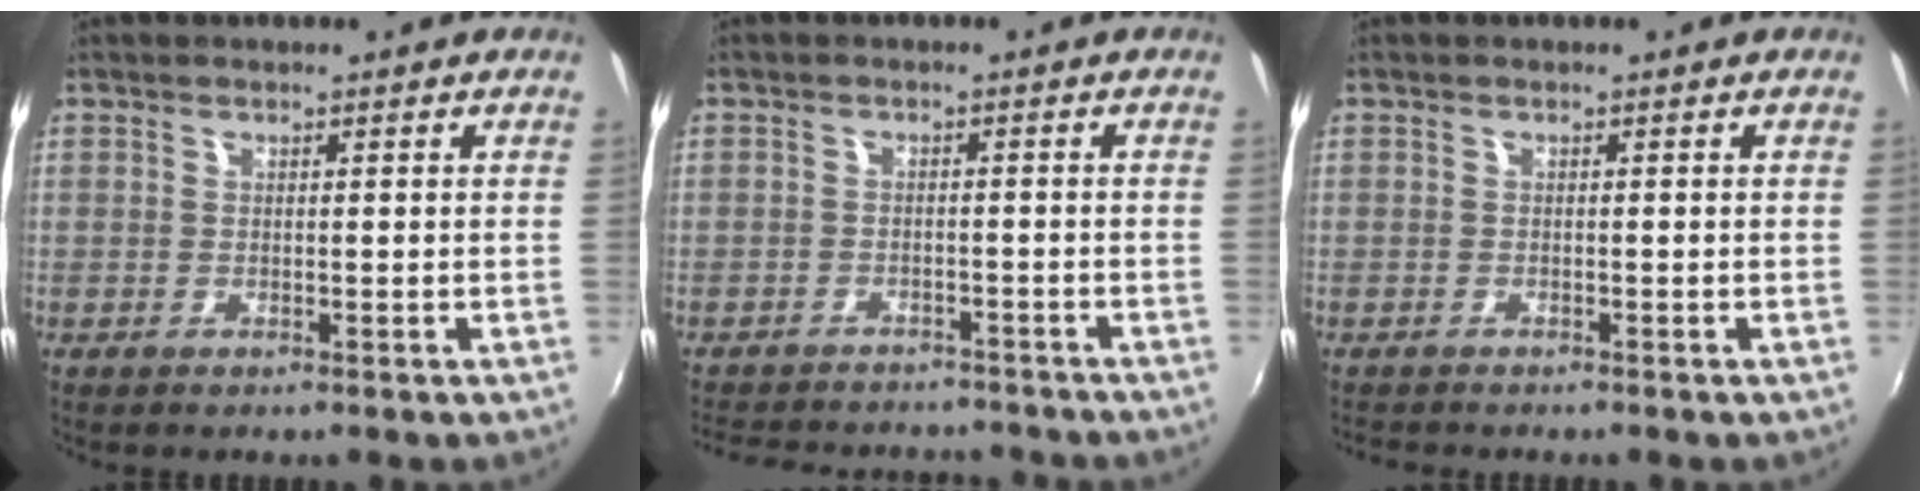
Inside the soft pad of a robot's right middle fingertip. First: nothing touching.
{"total": 11.5, "force": [-9.8, 4.8, 3.5], "torque": [-0.090, 0.018, -0.136]}
{"total": 2.0, "force": [-2.0, 0.3, 0.5], "torque": [-0.014, -0.012, -0.033]}